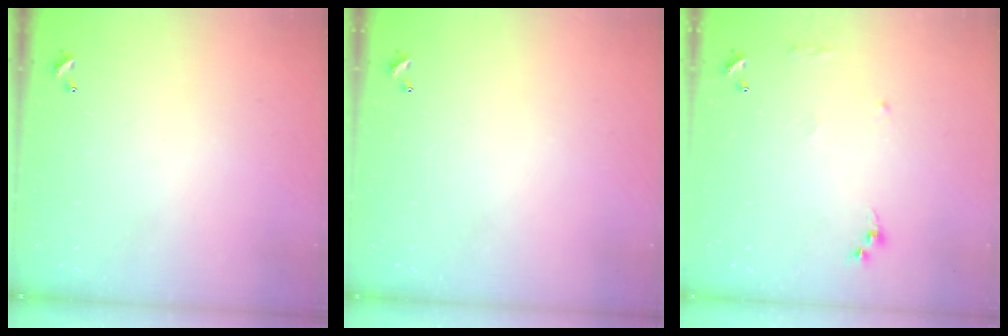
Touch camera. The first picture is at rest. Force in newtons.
{"total": 0.0}
{"total": 7.5, "press": 7.4, "slide": 0.8}